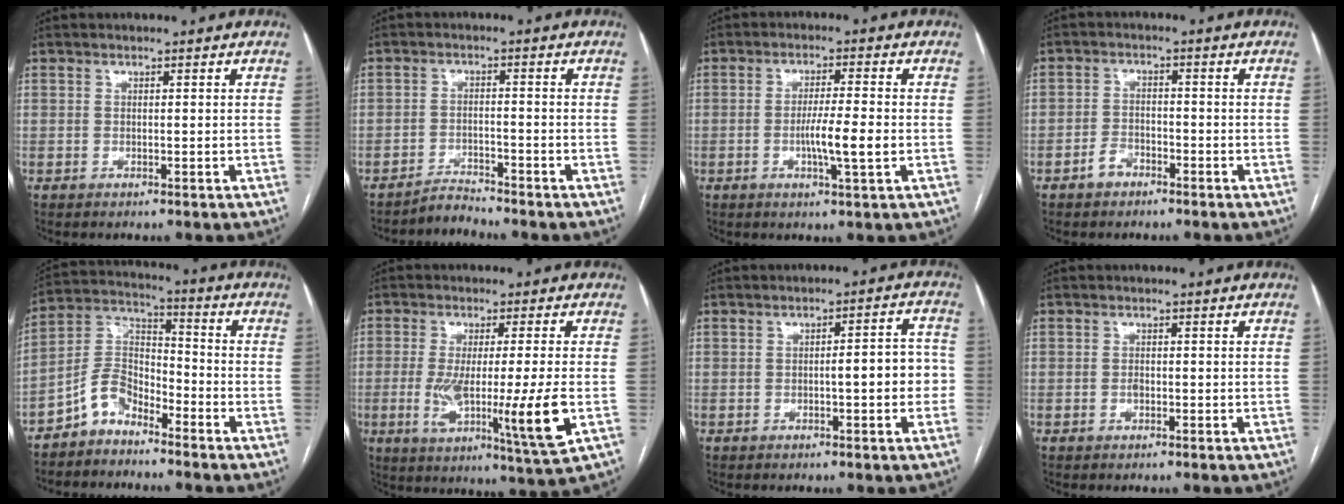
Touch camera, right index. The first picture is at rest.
{"total": 2.6, "force": [-2.6, 0.0, -0.6], "torque": [0.017, -0.012, -0.045]}
{"total": 6.0, "force": [-1.3, -0.1, 5.9], "torque": [-0.103, -0.008, -0.023]}
{"total": 3.1, "force": [-2.1, 1.9, 1.2], "torque": [-0.021, 0.007, -0.036]}
{"total": 7.4, "force": [-5.4, 3.8, 3.4], "torque": [-0.072, 0.021, -0.111]}
{"total": 13.4, "force": [-2.7, 0.1, 13.2], "torque": [-0.231, -0.040, -0.046]}
{"total": 5.7, "force": [-1.1, 1.2, 5.4], "torque": [-0.070, 0.024, -0.014]}
{"total": 0.9, "force": [-0.3, 0.4, 0.7], "torque": [-0.016, 0.000, -0.005]}